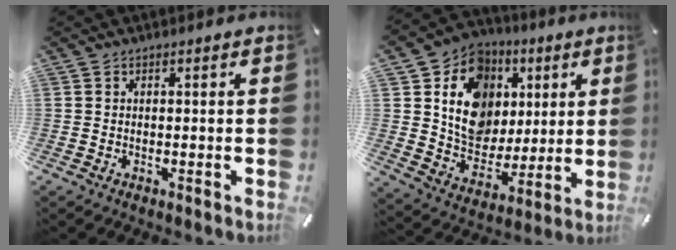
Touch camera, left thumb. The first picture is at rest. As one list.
[{"total": 16.1, "force": [4.0, 13.8, 7.2], "torque": [-0.123, -0.014, 0.082]}]